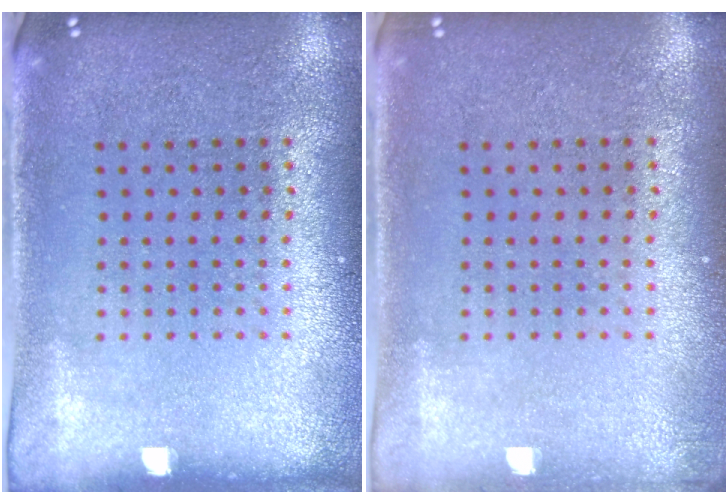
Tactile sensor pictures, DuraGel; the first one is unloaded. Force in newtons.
{"total": 0.8, "press": 0.7, "slide": 0.4}